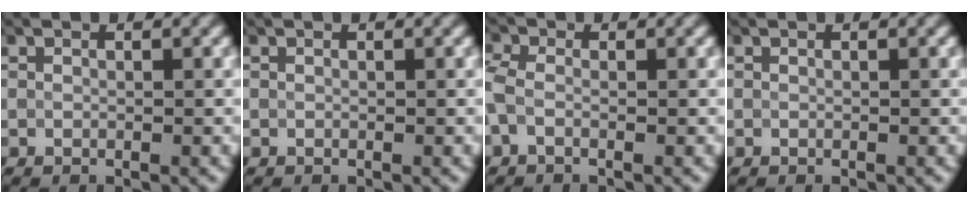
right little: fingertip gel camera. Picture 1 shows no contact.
{"total": 0.0}
{"total": 2.0, "force": [-0.5, 1.3, 1.5], "torque": [-0.040, 0.002, -0.023]}
{"total": 0.0}